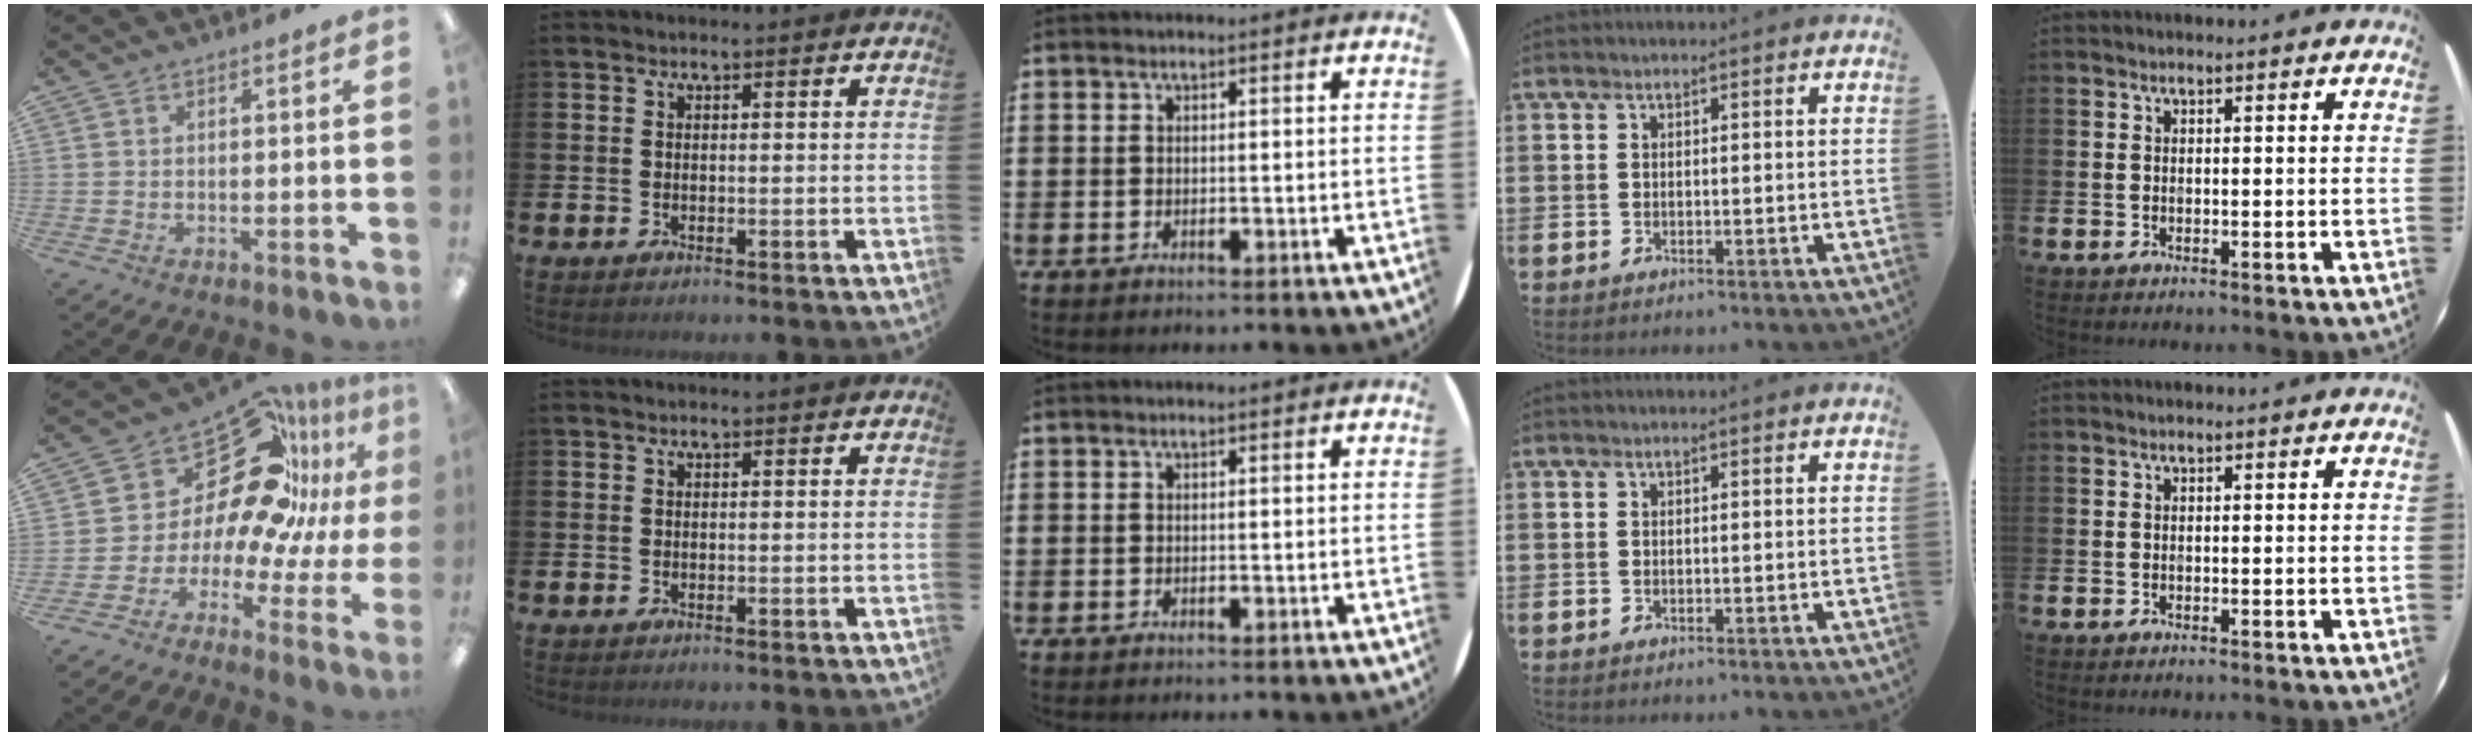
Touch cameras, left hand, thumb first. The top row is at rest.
{"thumb": {"total": 20.7, "force": [11.4, 11.2, 13.2], "torque": [-0.212, -0.082, 0.202]}}